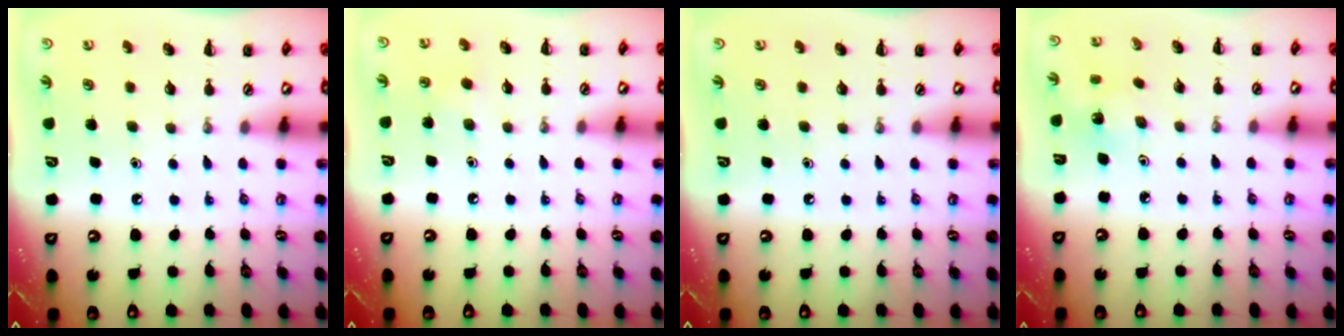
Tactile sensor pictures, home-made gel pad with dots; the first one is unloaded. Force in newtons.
{"total": 2.1, "press": 2.0, "slide": 0.7}
{"total": 0.0}
{"total": 1.9, "press": 1.8, "slide": 0.6}